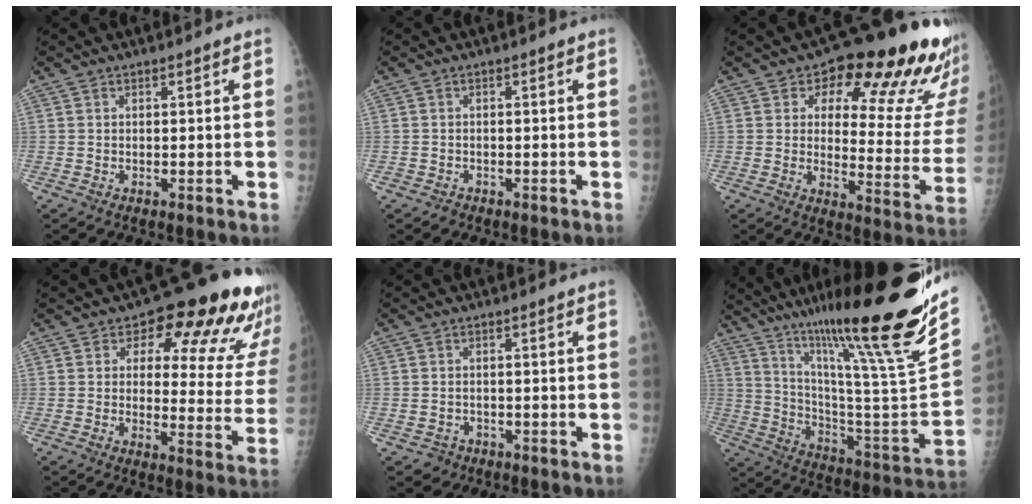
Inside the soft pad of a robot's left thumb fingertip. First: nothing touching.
{"total": 1.3, "force": [-0.9, 0.9, 0.0], "torque": [0.002, 0.004, -0.015]}
{"total": 20.7, "force": [12.4, 8.3, 14.4], "torque": [-0.131, -0.077, 0.154]}
{"total": 18.5, "force": [11.2, 8.2, 12.2], "torque": [-0.095, -0.062, 0.126]}
{"total": 2.5, "force": [-1.3, 2.1, 0.3], "torque": [0.002, 0.012, -0.016]}
{"total": 33.3, "force": [23.2, 2.8, 23.6], "torque": [-0.353, -0.120, 0.365]}